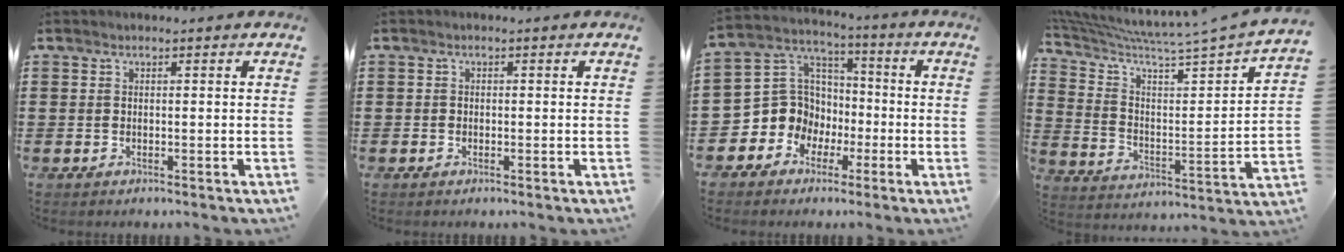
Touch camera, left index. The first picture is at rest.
{"total": 0.6, "force": [-0.3, 0.4, 0.1], "torque": [-0.004, 0.001, -0.006]}
{"total": 9.2, "force": [-2.4, 8.7, 1.6], "torque": [-0.088, -0.002, -0.044]}
{"total": 4.4, "force": [3.8, -0.4, 2.2], "torque": [-0.062, -0.052, 0.057]}